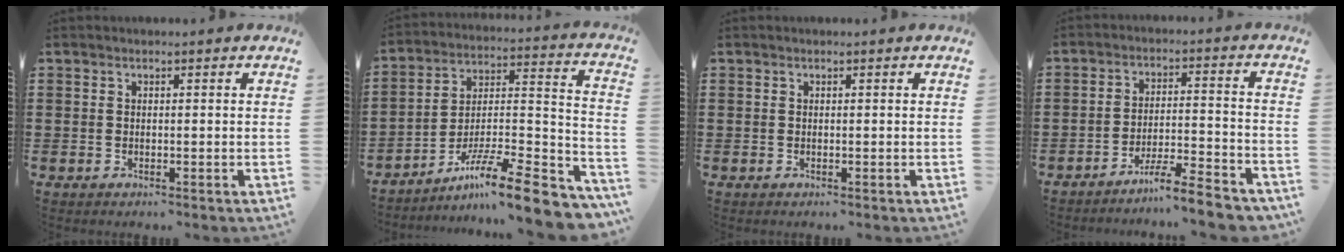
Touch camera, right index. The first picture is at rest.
{"total": 12.4, "force": [-9.1, 1.2, 8.4], "torque": [-0.129, 0.014, -0.167]}
{"total": 0.0}
{"total": 7.2, "force": [-6.5, 0.2, 3.1], "torque": [-0.052, 0.000, -0.122]}